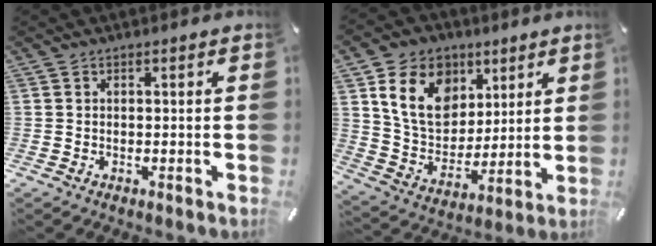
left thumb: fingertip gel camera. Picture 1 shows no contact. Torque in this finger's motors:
{"motor_torque": [2.05, 2.06, 1.39, -1.37, 0.16]}